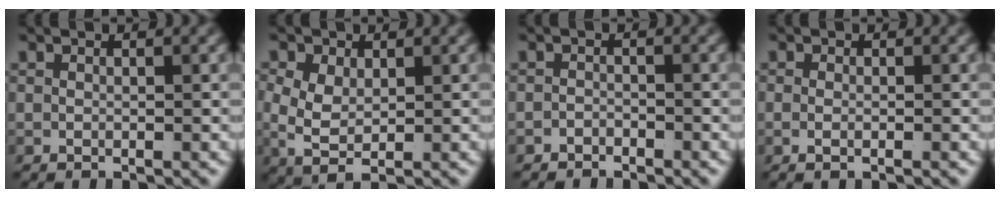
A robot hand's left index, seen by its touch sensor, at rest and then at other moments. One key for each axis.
{"total": 5.7, "fx": -0.3, "fy": 4.4, "fz": 3.7, "tx": -0.099, "ty": -0.028, "tz": 0.010}
{"total": 1.7, "fx": -1.7, "fy": 0.1, "fz": -0.3, "tx": 0.008, "ty": -0.013, "tz": -0.023}
{"total": 1.0, "fx": -0.5, "fy": 0.0, "fz": 0.8, "tx": -0.020, "ty": -0.007, "tz": -0.006}